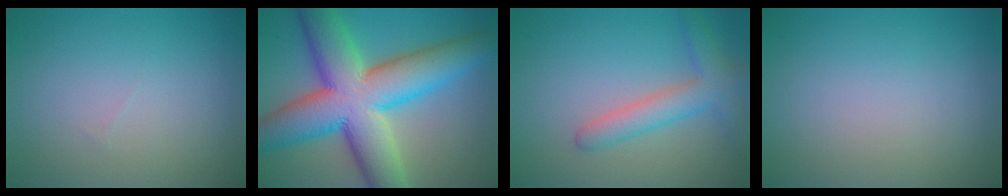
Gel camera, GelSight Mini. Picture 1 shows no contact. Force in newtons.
{"total": 14.0, "press": 14.0, "slide": 0.5}
{"total": 3.7, "press": 3.7, "slide": 0.2}
{"total": 0.0}